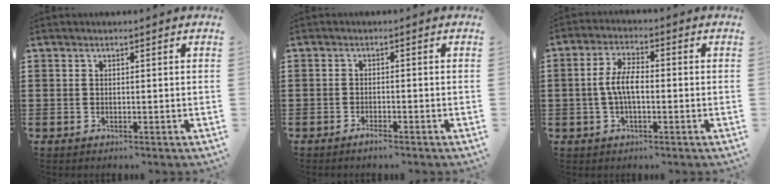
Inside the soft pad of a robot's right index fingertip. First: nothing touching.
{"total": 1.3, "force": [-1.2, 0.1, 0.6], "torque": [-0.013, -0.006, -0.021]}
{"total": 5.6, "force": [-0.6, 2.2, 5.1], "torque": [-0.112, -0.001, -0.019]}